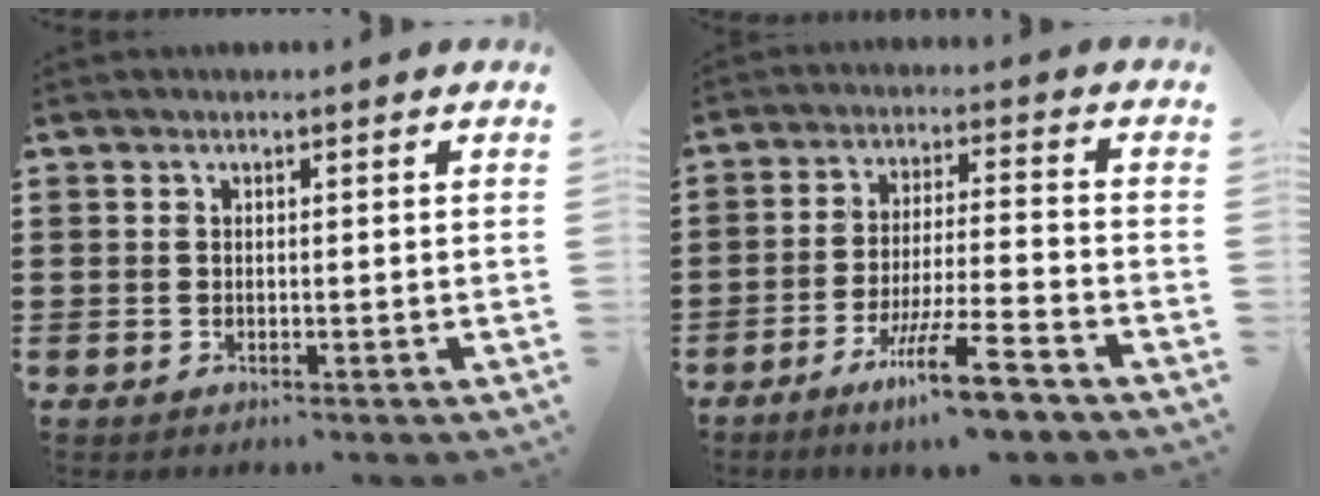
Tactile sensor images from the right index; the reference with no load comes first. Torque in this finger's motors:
{"motor_torque": [1.70, -0.43, 0.73, 0.21]}